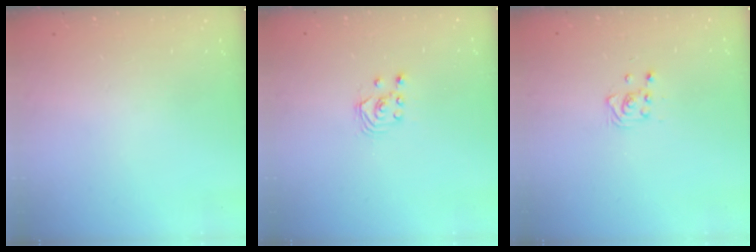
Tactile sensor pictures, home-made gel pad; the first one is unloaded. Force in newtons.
{"total": 2.6, "press": 2.6, "slide": 0.3}
{"total": 3.6, "press": 3.6, "slide": 0.6}